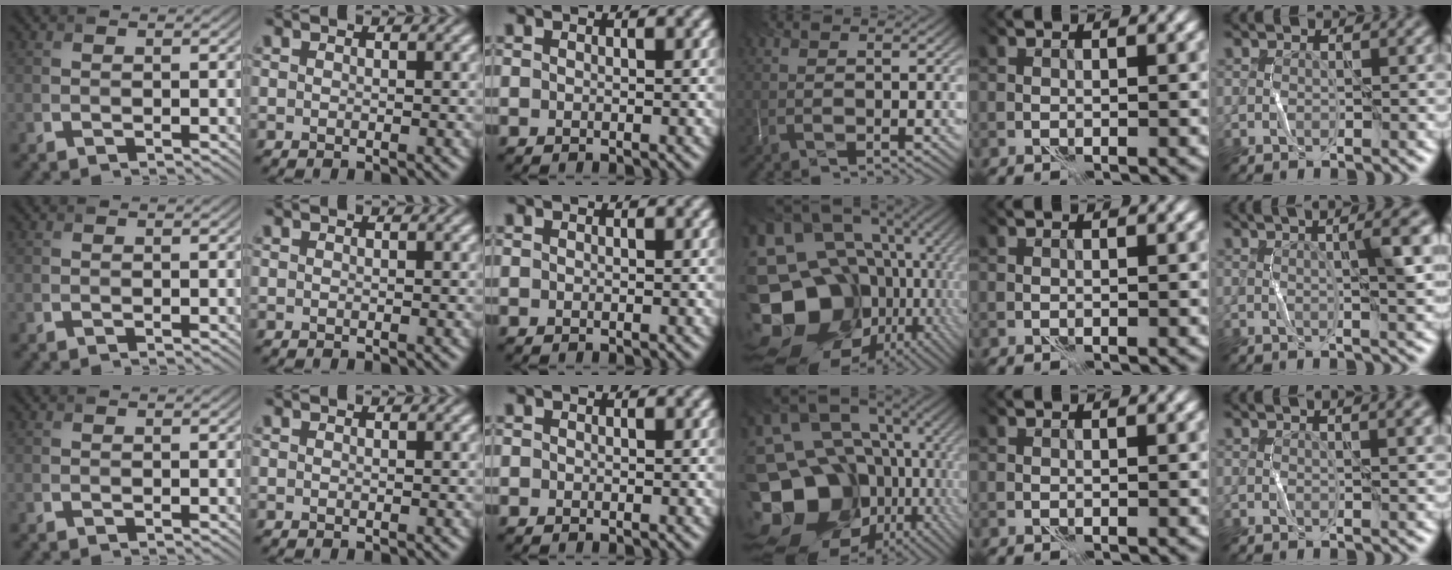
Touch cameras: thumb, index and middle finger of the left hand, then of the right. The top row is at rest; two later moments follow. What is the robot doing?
{"motion": "fold", "object": "bubble wrap"}